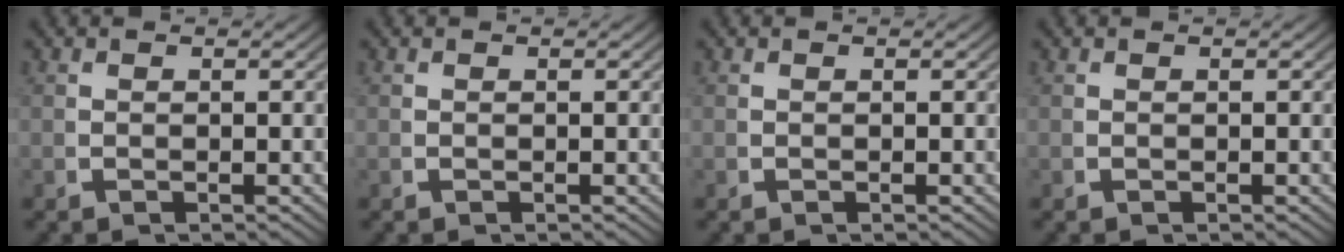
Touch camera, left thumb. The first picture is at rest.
{"total": 0.0}
{"total": 0.0}
{"total": 0.0}